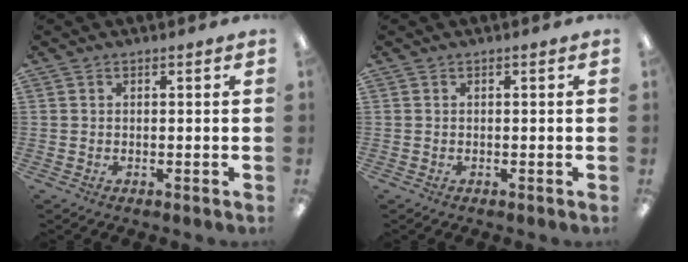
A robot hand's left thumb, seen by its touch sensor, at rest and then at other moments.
{"total": 0.0}